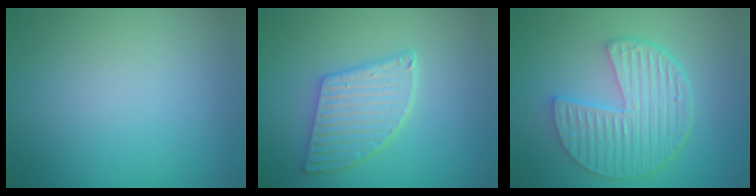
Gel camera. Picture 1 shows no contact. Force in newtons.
{"total": 4.1, "press": 3.6, "slide": 1.8}
{"total": 6.3, "press": 4.8, "slide": 4.1}